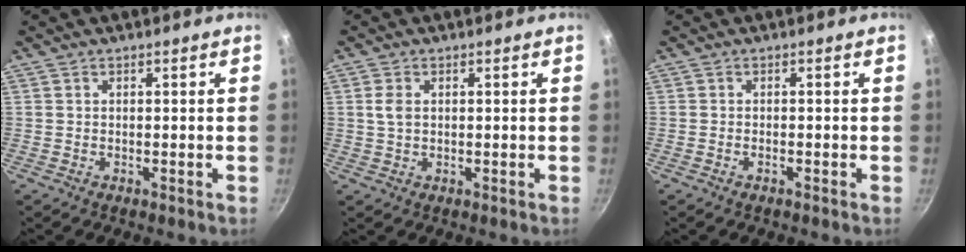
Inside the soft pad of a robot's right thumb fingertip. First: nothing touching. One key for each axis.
{"total": 2.8, "fx": 0.6, "fy": 1.8, "fz": 2.0, "tx": -0.039, "ty": 0.001, "tz": 0.010}
{"total": 0.7, "fx": -0.5, "fy": 0.2, "fz": 0.4, "tx": -0.015, "ty": 0.005, "tz": -0.012}